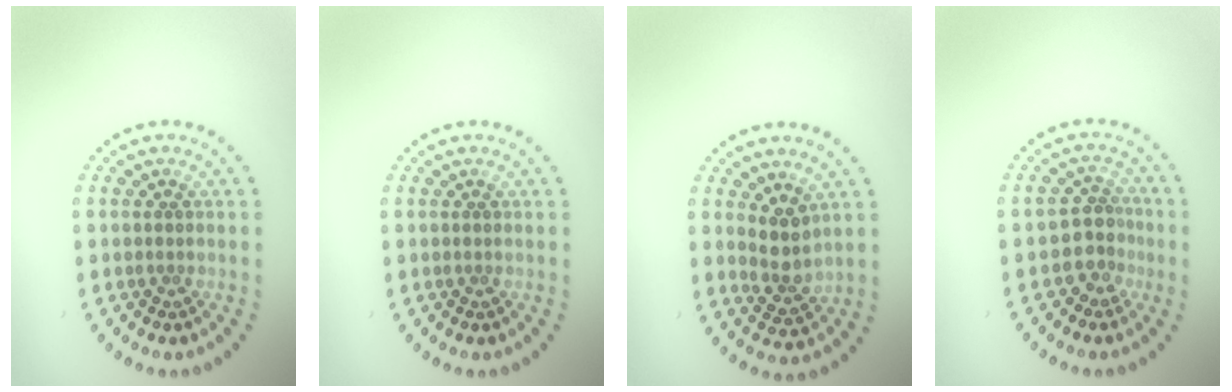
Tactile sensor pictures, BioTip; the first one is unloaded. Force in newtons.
{"total": 0.0}
{"total": 2.6, "press": 2.1, "slide": 1.5}
{"total": 2.6, "press": 2.0, "slide": 1.5}